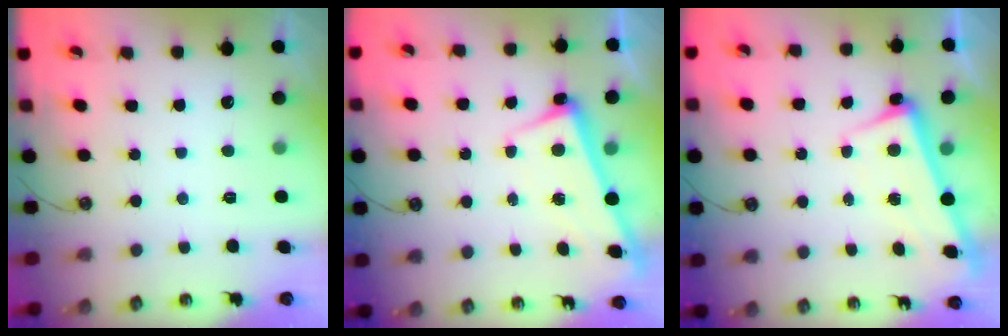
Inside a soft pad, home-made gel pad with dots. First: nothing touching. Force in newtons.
{"total": 2.7, "press": 2.6, "slide": 0.6}
{"total": 2.3, "press": 2.1, "slide": 0.9}